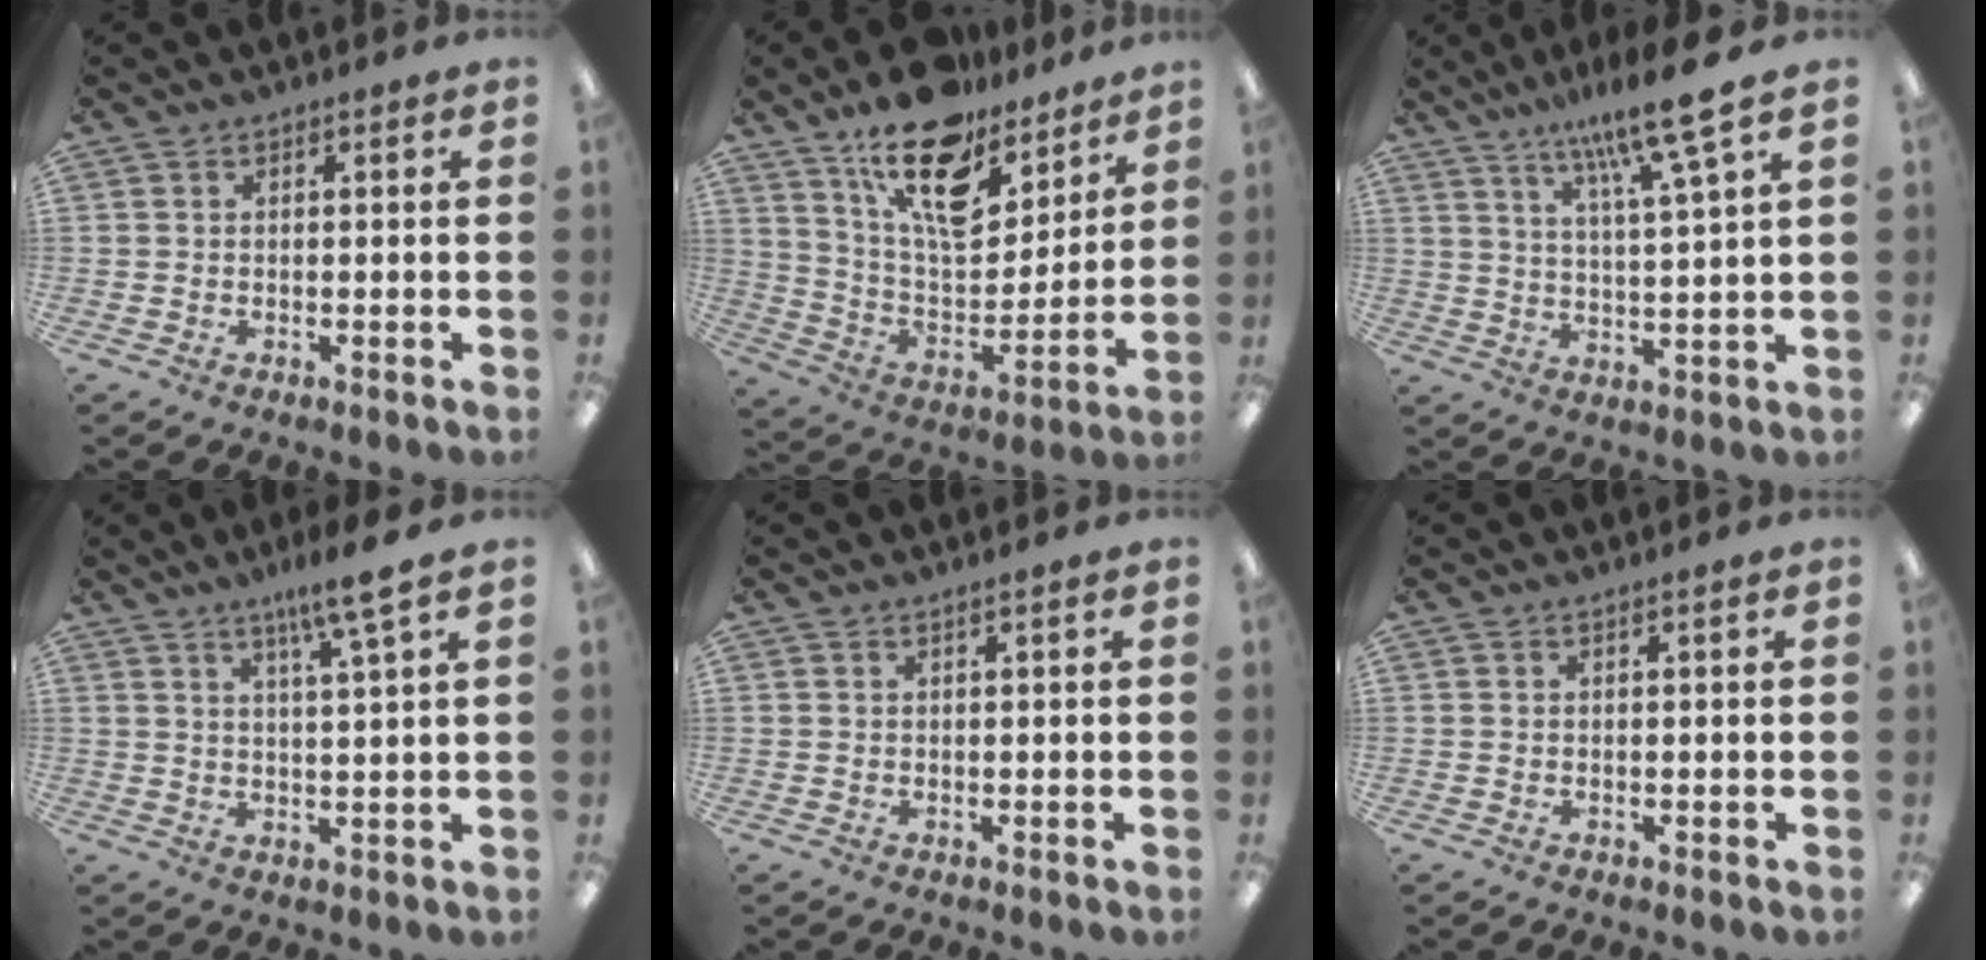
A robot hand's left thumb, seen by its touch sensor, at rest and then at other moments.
{"total": 18.2, "force": [12.7, 8.6, 9.8], "torque": [-0.165, -0.081, 0.224]}
{"total": 12.0, "force": [8.8, 0.6, 8.2], "torque": [-0.141, -0.046, 0.139]}
{"total": 7.3, "force": [5.0, -0.2, 5.3], "torque": [-0.099, -0.019, 0.082]}
{"total": 0.7, "force": [0.5, -0.1, 0.5], "torque": [-0.008, 0.000, 0.008]}
{"total": 0.5, "force": [0.3, 0.0, 0.4], "torque": [-0.007, 0.000, 0.005]}